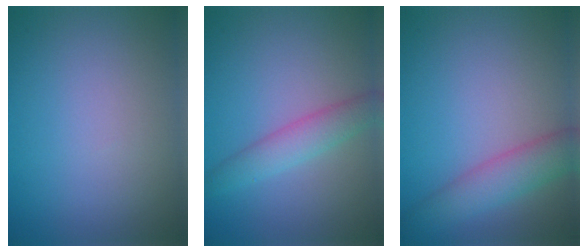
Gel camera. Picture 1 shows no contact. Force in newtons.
{"total": 3.1, "press": 3.0, "slide": 0.2}
{"total": 4.2, "press": 4.2, "slide": 0.3}